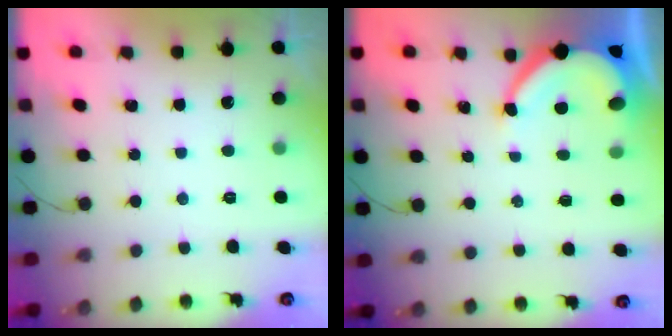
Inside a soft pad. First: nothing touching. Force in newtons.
{"total": 6.9, "press": 6.8, "slide": 1.0}